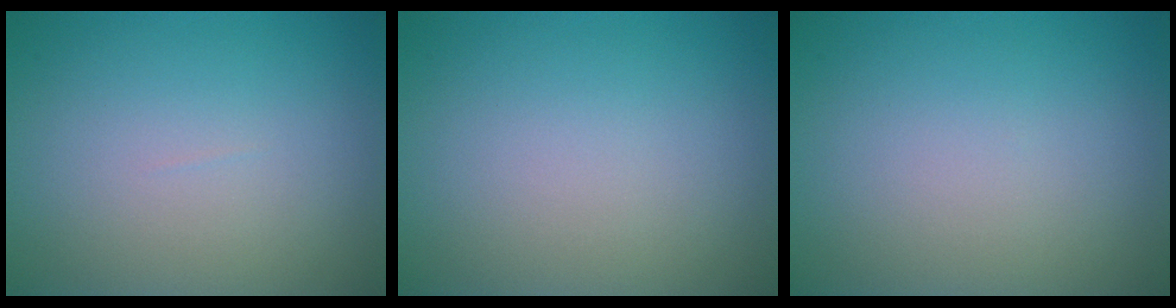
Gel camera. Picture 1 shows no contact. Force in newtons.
{"total": 0.0}
{"total": 0.0}